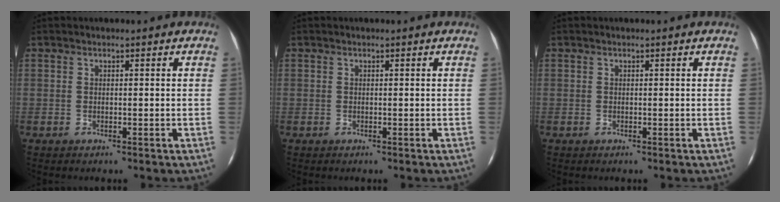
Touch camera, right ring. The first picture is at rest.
{"total": 0.0}
{"total": 0.0}